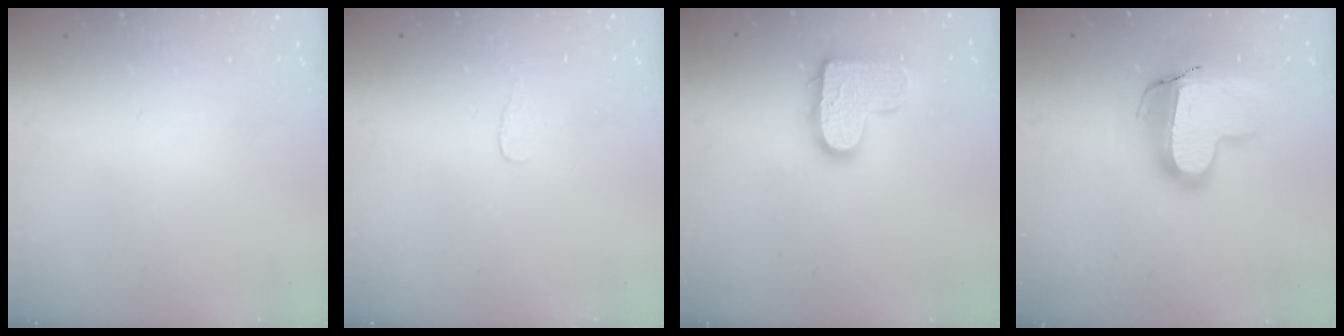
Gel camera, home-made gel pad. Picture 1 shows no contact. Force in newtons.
{"total": 3.0, "press": 3.0, "slide": 0.2}
{"total": 14.2, "press": 14.2, "slide": 0.8}
{"total": 16.9, "press": 16.8, "slide": 1.4}